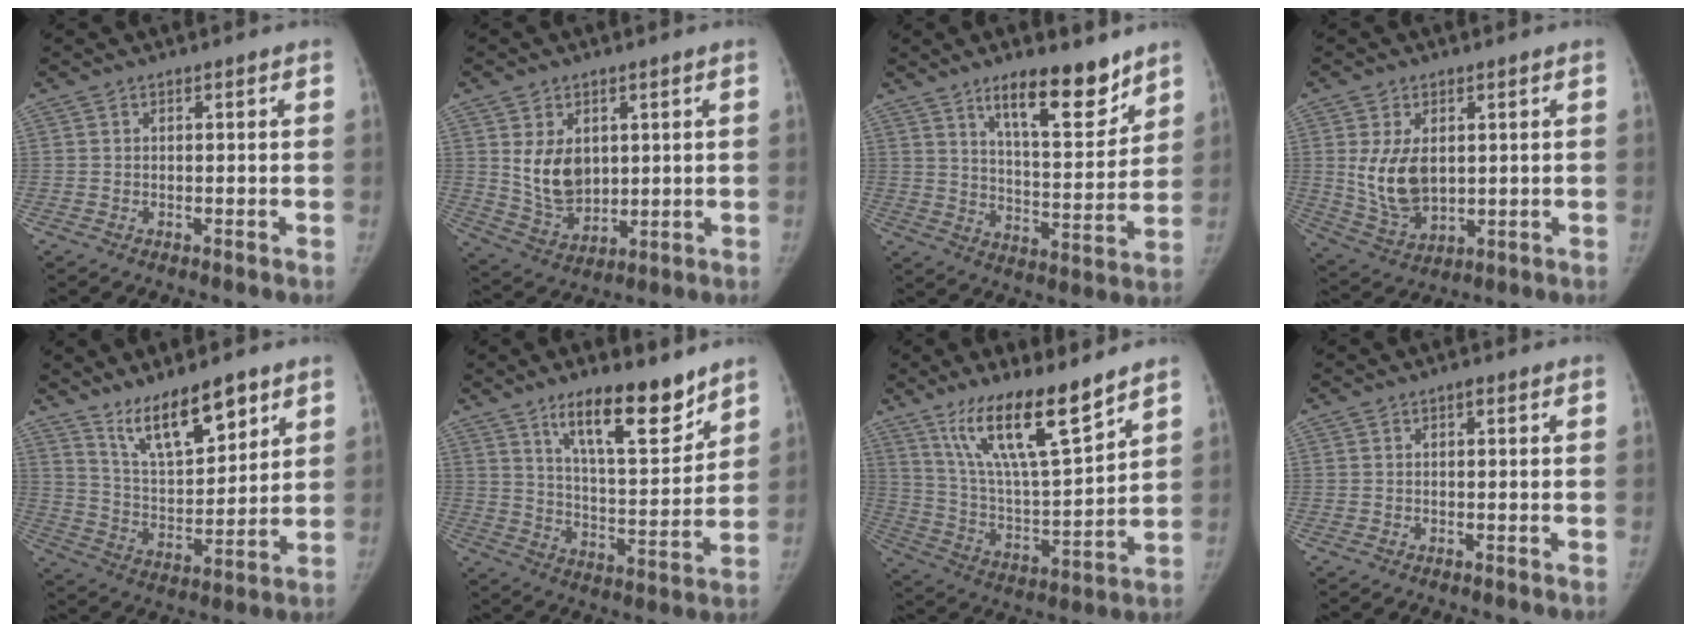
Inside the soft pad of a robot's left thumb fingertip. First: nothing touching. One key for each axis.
{"total": 9.7, "fx": 2.3, "fy": 6.8, "fz": 6.4, "tx": -0.082, "ty": -0.024, "tz": 0.062}
{"total": 14.2, "fx": 9.8, "fy": 4.4, "fz": 9.3, "tx": -0.111, "ty": -0.073, "tz": 0.165}
{"total": 10.0, "fx": 1.5, "fy": 6.3, "fz": 7.6, "tx": -0.130, "ty": -0.017, "tz": 0.048}
{"total": 13.7, "fx": 9.4, "fy": 4.6, "fz": 8.8, "tx": -0.122, "ty": -0.061, "tz": 0.179}
{"total": 15.1, "fx": 10.5, "fy": 4.3, "fz": 10.0, "tx": -0.128, "ty": -0.078, "tz": 0.181}
{"total": 17.2, "fx": 12.1, "fy": 3.3, "fz": 11.8, "tx": -0.189, "ty": -0.070, "tz": 0.230}
{"total": 0.5, "fx": 0.2, "fy": 0.2, "fz": 0.5, "tx": -0.006, "ty": 0.002, "tz": 0.000}